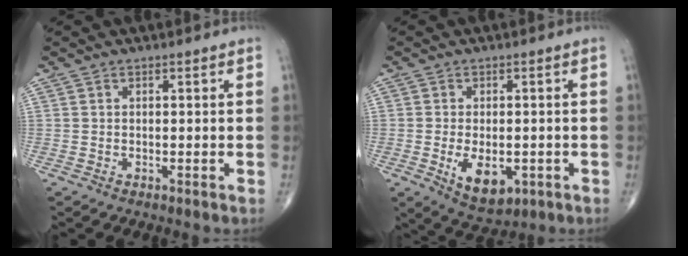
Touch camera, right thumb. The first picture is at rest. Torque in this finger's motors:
{"motor_torque": [-0.11, 0.35, 0.35, 0.39, 0.04]}